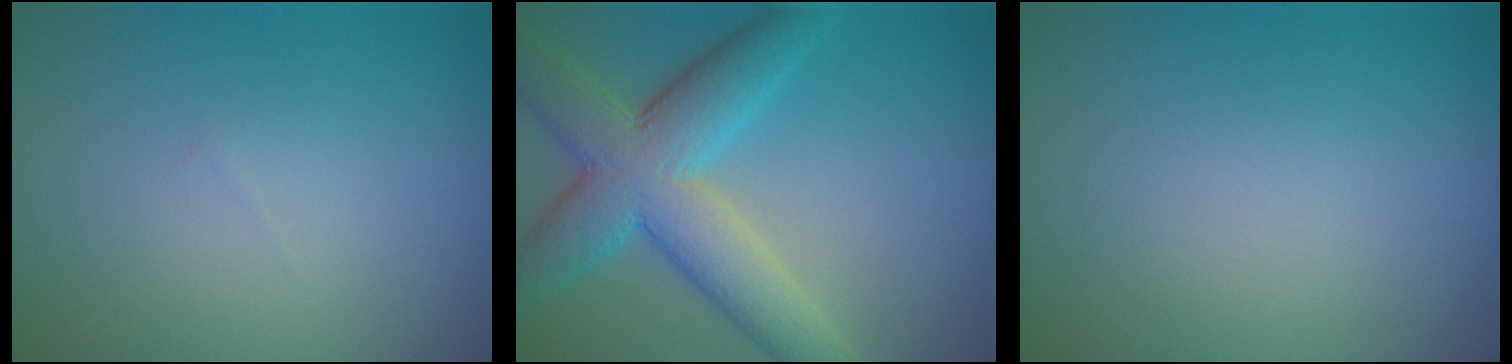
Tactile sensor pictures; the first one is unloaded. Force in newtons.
{"total": 8.4, "press": 8.4, "slide": 0.4}
{"total": 0.0}